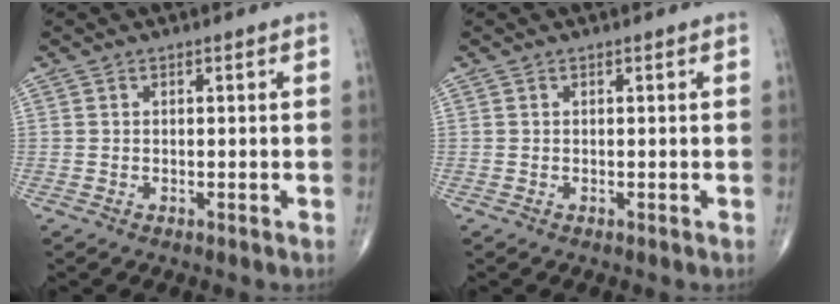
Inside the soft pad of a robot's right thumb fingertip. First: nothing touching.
{"total": 0.0}